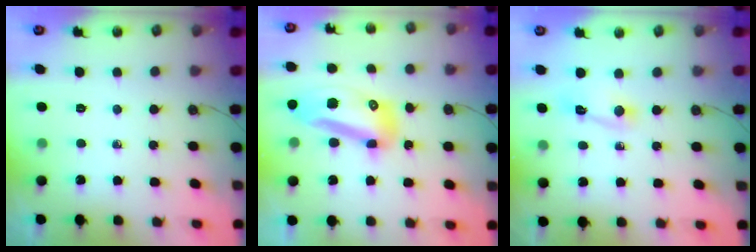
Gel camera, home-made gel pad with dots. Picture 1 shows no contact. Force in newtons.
{"total": 13.3, "press": 13.2, "slide": 1.5}
{"total": 3.0, "press": 3.0, "slide": 0.3}